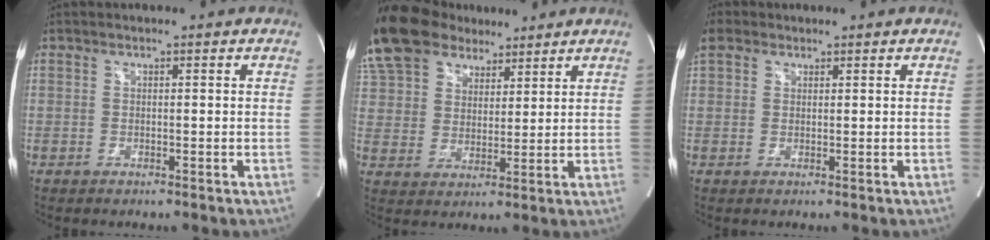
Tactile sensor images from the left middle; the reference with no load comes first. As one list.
[{"total": 17.5, "force": [13.5, 8.9, 6.7], "torque": [-0.180, 0.039, 0.253]}, {"total": 3.0, "force": [2.1, 1.9, 0.9], "torque": [-0.038, 0.018, 0.049]}]